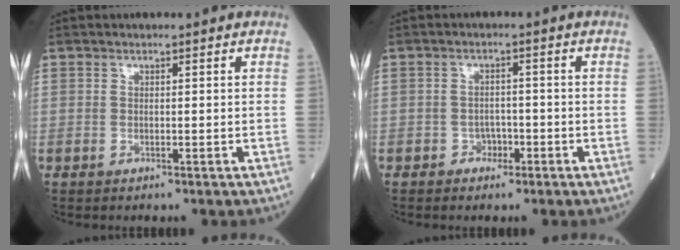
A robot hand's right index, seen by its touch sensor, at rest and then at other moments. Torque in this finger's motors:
{"motor_torque": [-0.23, -0.08, -0.04, -0.01]}